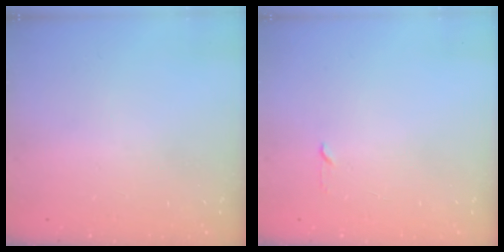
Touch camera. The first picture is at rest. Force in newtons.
{"total": 2.3, "press": 2.2, "slide": 0.3}